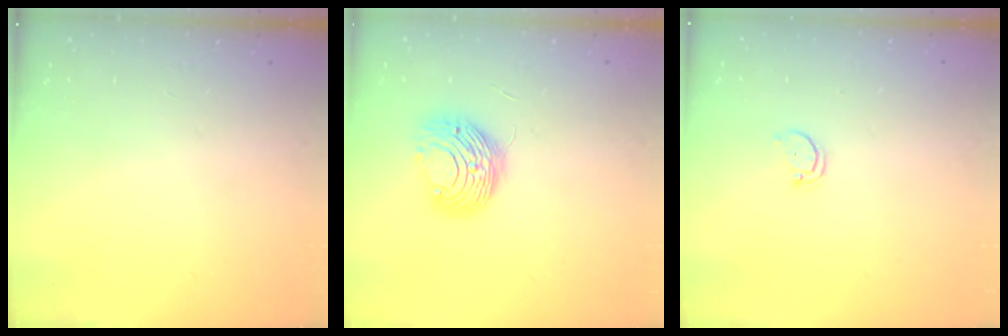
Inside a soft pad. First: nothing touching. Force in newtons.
{"total": 9.7, "press": 9.7, "slide": 0.1}
{"total": 1.8, "press": 1.8, "slide": 0.1}